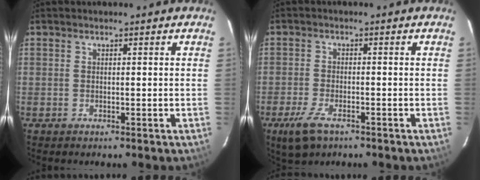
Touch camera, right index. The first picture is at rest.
{"total": 6.2, "force": [-3.9, 2.6, 4.1], "torque": [-0.107, -0.015, -0.071]}